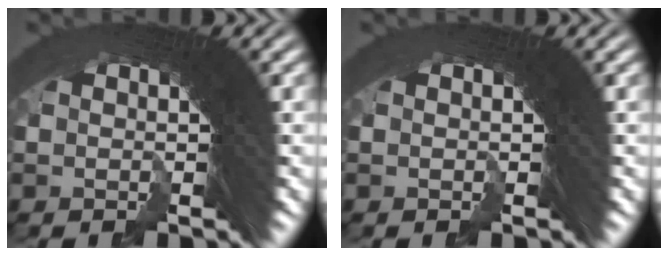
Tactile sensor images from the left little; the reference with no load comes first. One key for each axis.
{"total": 0.0}